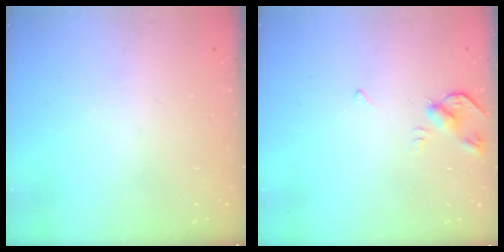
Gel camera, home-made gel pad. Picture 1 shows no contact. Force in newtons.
{"total": 4.6, "press": 4.5, "slide": 0.9}